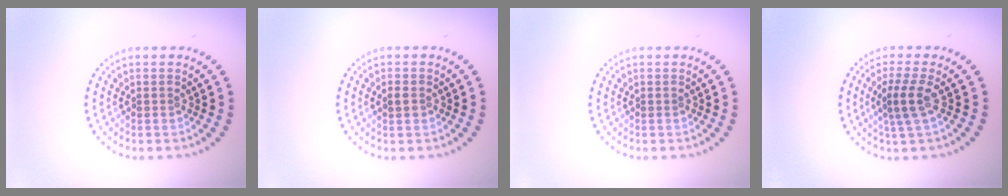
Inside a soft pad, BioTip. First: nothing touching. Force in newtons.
{"total": 1.0, "press": 1.0, "slide": 0.2}
{"total": 0.0}
{"total": 2.5, "press": 2.0, "slide": 1.5}